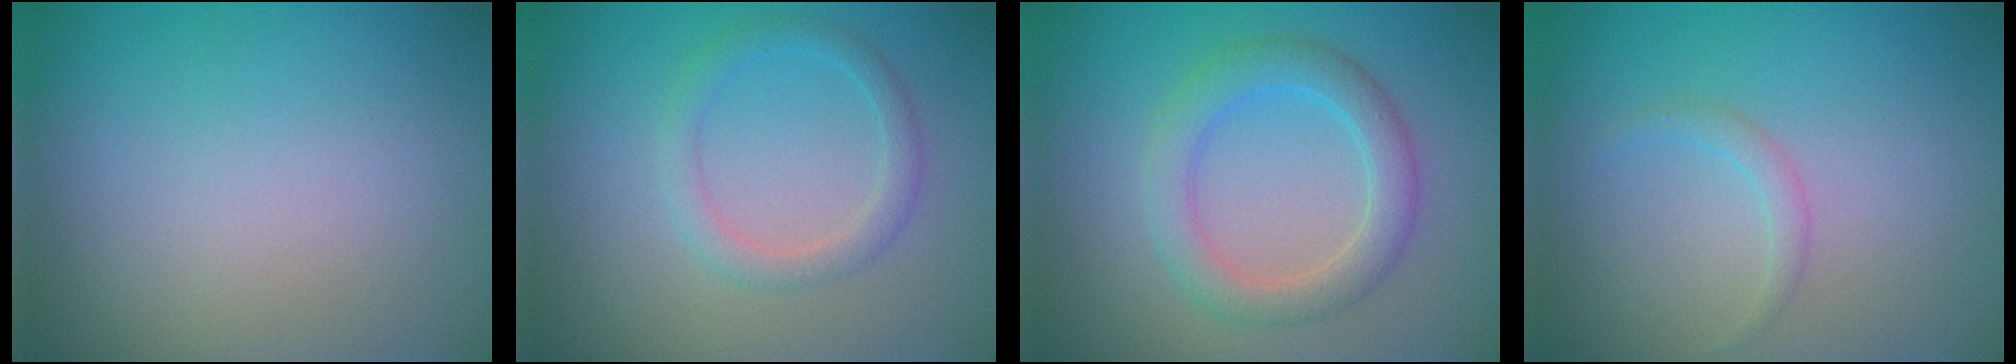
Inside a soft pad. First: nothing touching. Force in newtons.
{"total": 2.1, "press": 2.1, "slide": 0.1}
{"total": 3.7, "press": 3.7, "slide": 0.3}
{"total": 1.1, "press": 1.1, "slide": 0.1}